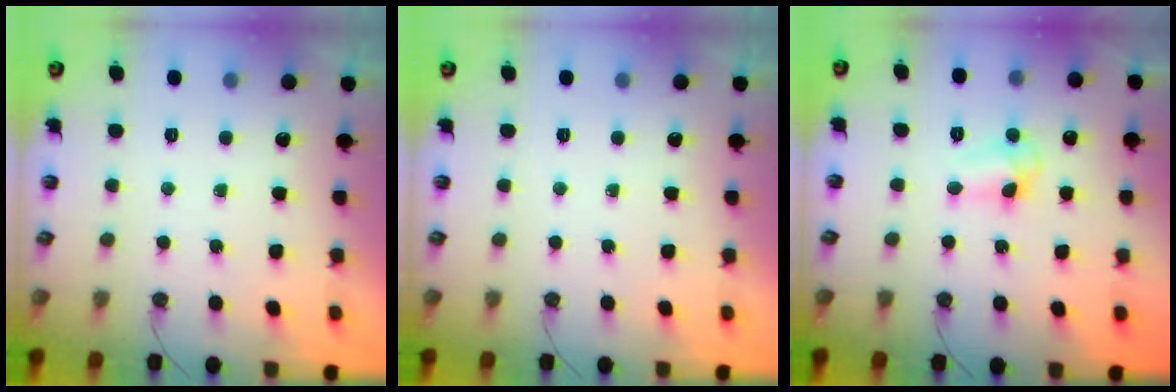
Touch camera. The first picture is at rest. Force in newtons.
{"total": 0.0}
{"total": 5.7, "press": 5.7, "slide": 0.6}